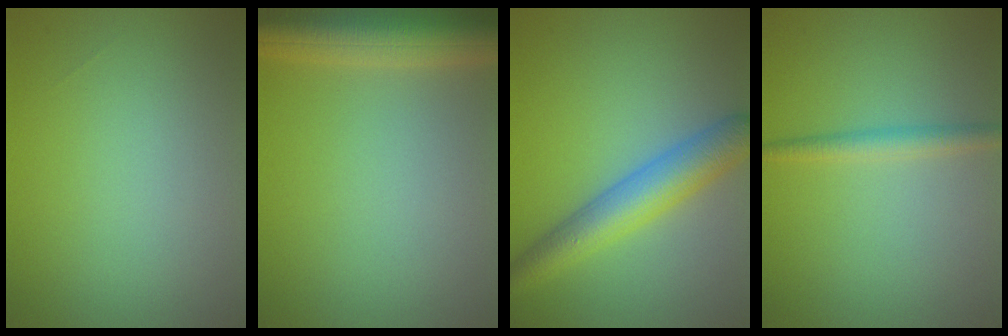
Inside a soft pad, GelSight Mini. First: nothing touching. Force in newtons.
{"total": 7.5, "press": 7.5, "slide": 0.4}
{"total": 5.4, "press": 5.4, "slide": 0.2}
{"total": 2.0, "press": 2.0, "slide": 0.0}